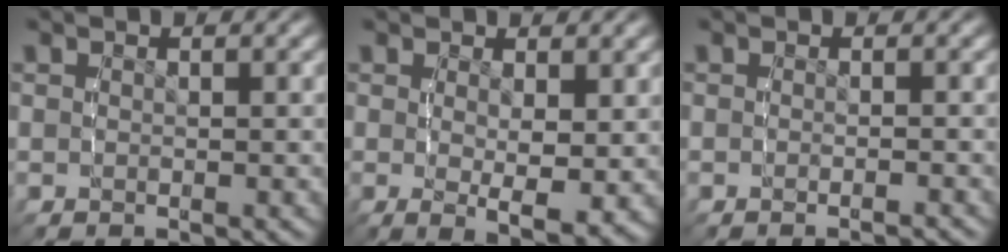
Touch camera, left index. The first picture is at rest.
{"total": 3.7, "force": [0.1, 0.6, 3.7], "torque": [-0.043, -0.016, 0.008]}
{"total": 1.1, "force": [-0.9, 0.5, 0.5], "torque": [-0.009, 0.009, -0.018]}